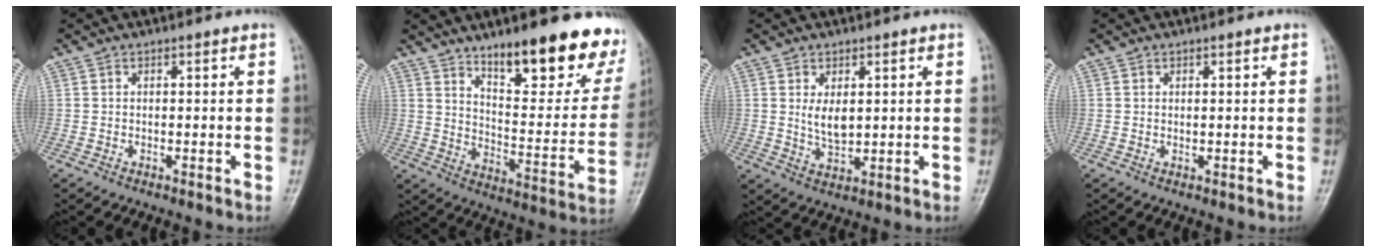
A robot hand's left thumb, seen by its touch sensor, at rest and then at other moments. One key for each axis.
{"total": 22.2, "fx": 15.1, "fy": 7.2, "fz": 14.7, "tx": -0.145, "ty": -0.089, "tz": 0.221}
{"total": 4.5, "fx": 1.3, "fy": 2.4, "fz": 3.6, "tx": -0.056, "ty": -0.016, "tz": 0.030}
{"total": 0.7, "fx": 0.5, "fy": 0.3, "fz": 0.4, "tx": -0.006, "ty": -0.003, "tz": 0.006}